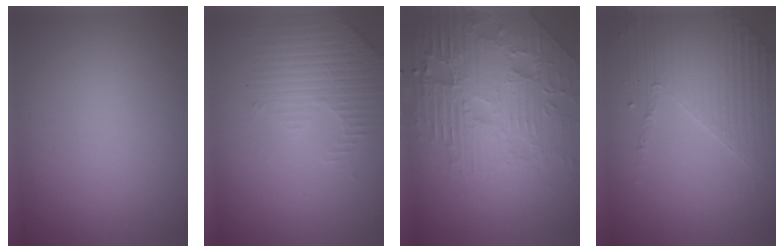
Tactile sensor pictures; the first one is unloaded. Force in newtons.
{"total": 3.5, "press": 3.4, "slide": 0.9}
{"total": 8.3, "press": 6.2, "slide": 5.5}
{"total": 4.3, "press": 3.2, "slide": 2.9}